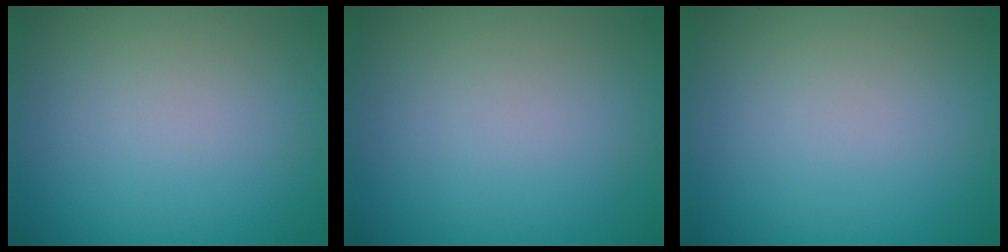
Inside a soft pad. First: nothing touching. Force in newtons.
{"total": 0.0}
{"total": 0.0}